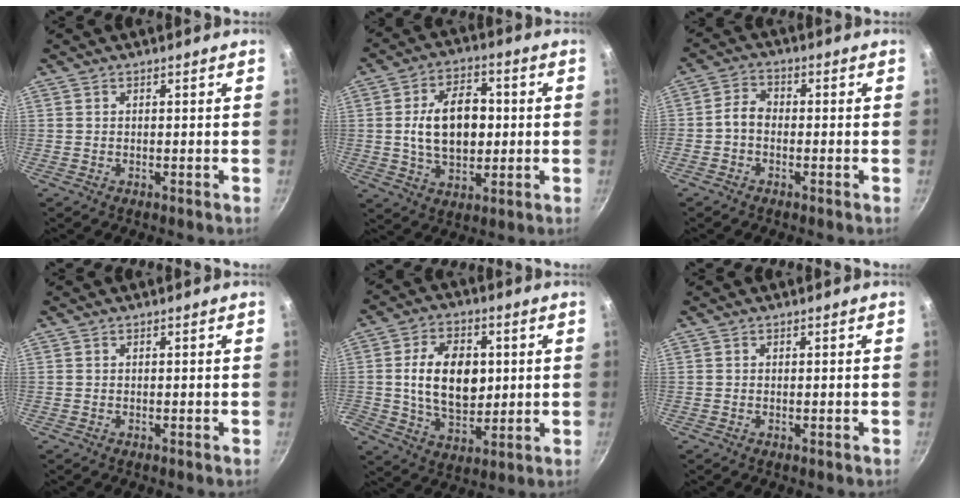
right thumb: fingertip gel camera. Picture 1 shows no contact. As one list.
[{"total": 13.4, "force": [0.6, 8.6, 10.2], "torque": [-0.143, 0.008, 0.008]}, {"total": 3.6, "force": [-1.2, 2.5, 2.3], "torque": [-0.046, 0.024, -0.034]}, {"total": 0.0}, {"total": 13.8, "force": [1.4, 9.1, 10.3], "torque": [-0.148, -0.006, 0.025]}, {"total": 0.0}]